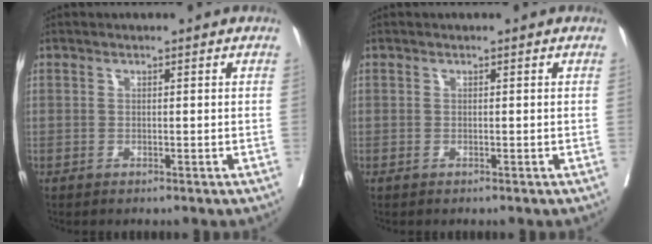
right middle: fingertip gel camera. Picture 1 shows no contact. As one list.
[{"total": 0.0}]